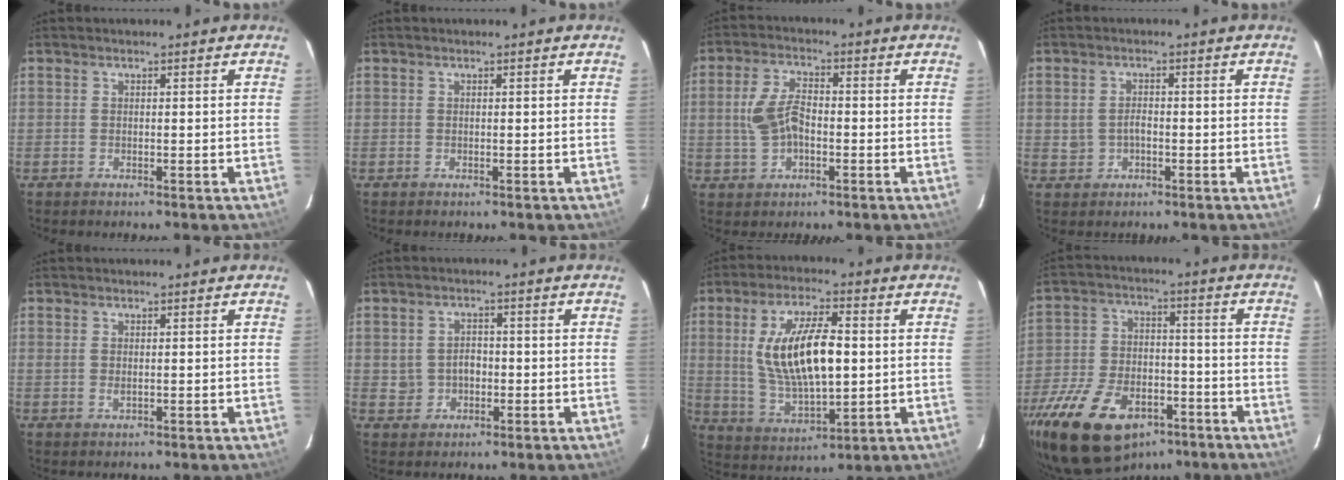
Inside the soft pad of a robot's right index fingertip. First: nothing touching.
{"total": 0.0}
{"total": 7.2, "force": [-0.9, 4.2, 5.8], "torque": [-0.121, 0.009, -0.009]}
{"total": 2.9, "force": [-0.4, 2.1, 1.9], "torque": [-0.039, 0.004, -0.003]}
{"total": 0.9, "force": [0.2, 0.4, 0.8], "torque": [-0.018, -0.001, 0.004]}
{"total": 3.8, "force": [-0.3, 3.4, 1.7], "torque": [-0.035, 0.010, 0.002]}
{"total": 15.4, "force": [1.7, 6.2, 14.0], "torque": [-0.268, 0.000, 0.045]}
{"total": 22.4, "force": [-14.0, 12.6, 12.2], "torque": [-0.269, -0.013, -0.221]}